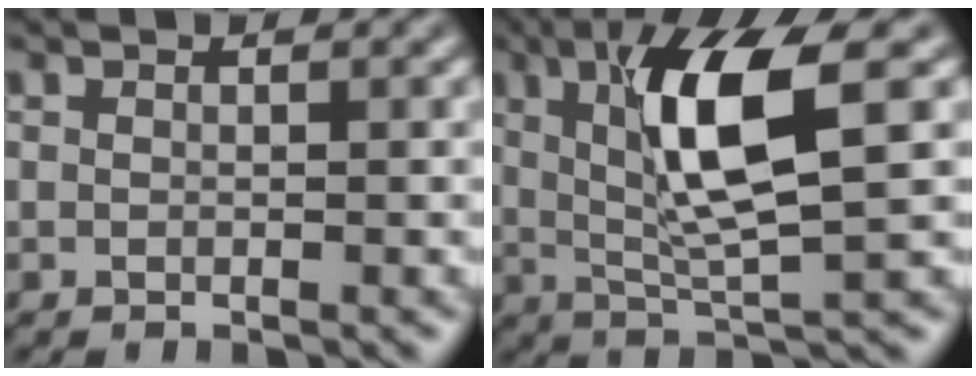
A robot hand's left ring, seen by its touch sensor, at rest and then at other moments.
{"total": 7.8, "force": [1.7, 1.8, 7.4], "torque": [-0.138, -0.003, 0.037]}